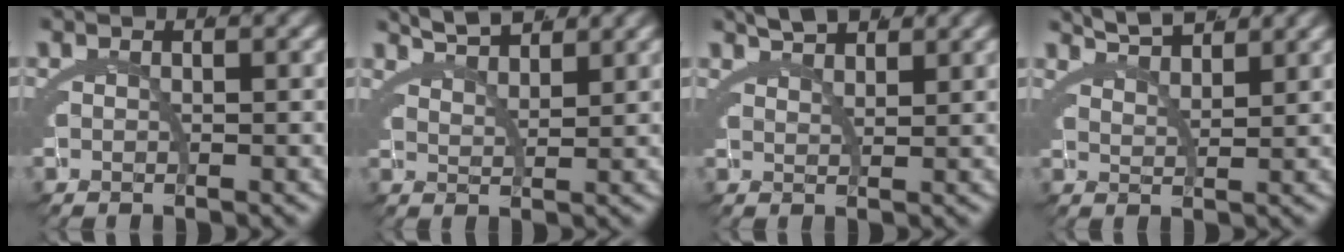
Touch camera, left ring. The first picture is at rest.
{"total": 4.1, "force": [3.9, -1.1, 0.8], "torque": [-0.001, 0.008, 0.070]}
{"total": 3.2, "force": [3.0, -0.8, 0.3], "torque": [0.004, 0.007, 0.055]}
{"total": 4.3, "force": [4.1, -1.1, 0.8], "torque": [0.000, 0.009, 0.072]}